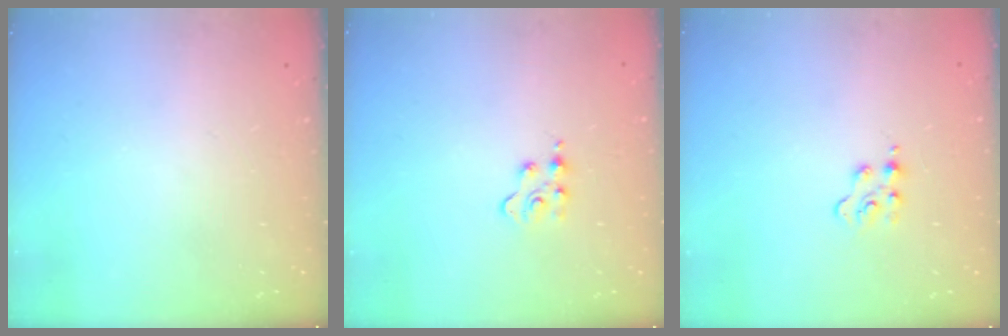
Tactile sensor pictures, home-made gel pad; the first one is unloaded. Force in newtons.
{"total": 2.8, "press": 2.8, "slide": 0.3}
{"total": 2.2, "press": 2.2, "slide": 0.5}